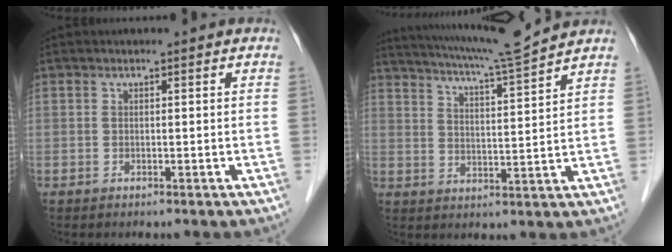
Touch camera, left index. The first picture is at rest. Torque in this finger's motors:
{"motor_torque": [0.60, -0.79, 0.36, 0.10]}